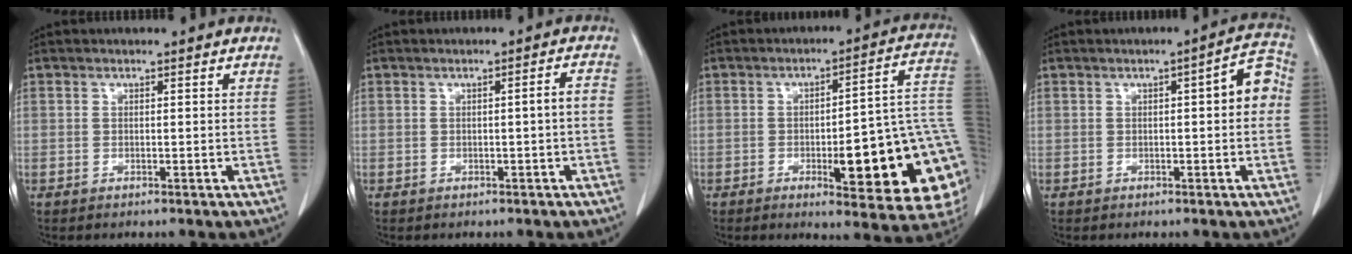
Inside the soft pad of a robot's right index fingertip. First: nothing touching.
{"total": 1.8, "force": [-0.5, -0.1, 1.7], "torque": [-0.023, 0.002, -0.007]}
{"total": 21.3, "force": [-4.7, 4.0, 20.4], "torque": [-0.167, 0.020, -0.048]}
{"total": 5.1, "force": [0.2, 1.2, 5.0], "torque": [-0.056, 0.020, -0.003]}